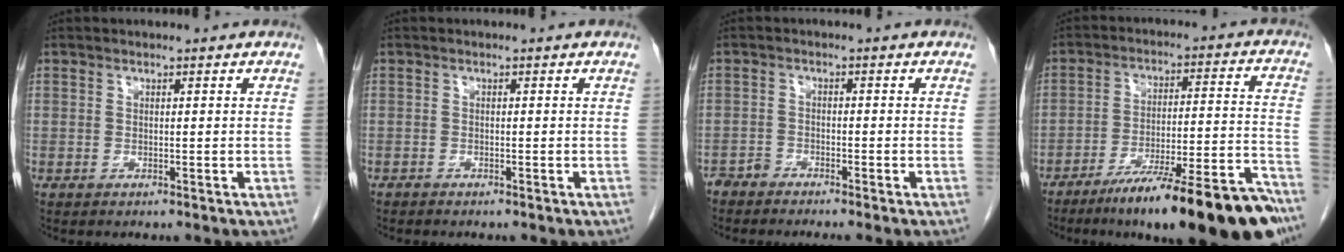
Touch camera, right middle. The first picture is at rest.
{"total": 0.7, "force": [-0.7, 0.2, 0.1], "torque": [-0.009, 0.000, -0.015]}
{"total": 2.2, "force": [-2.2, -0.1, 0.3], "torque": [-0.002, -0.004, -0.042]}
{"total": 21.6, "force": [-16.2, 1.8, 14.2], "torque": [-0.139, 0.017, -0.248]}